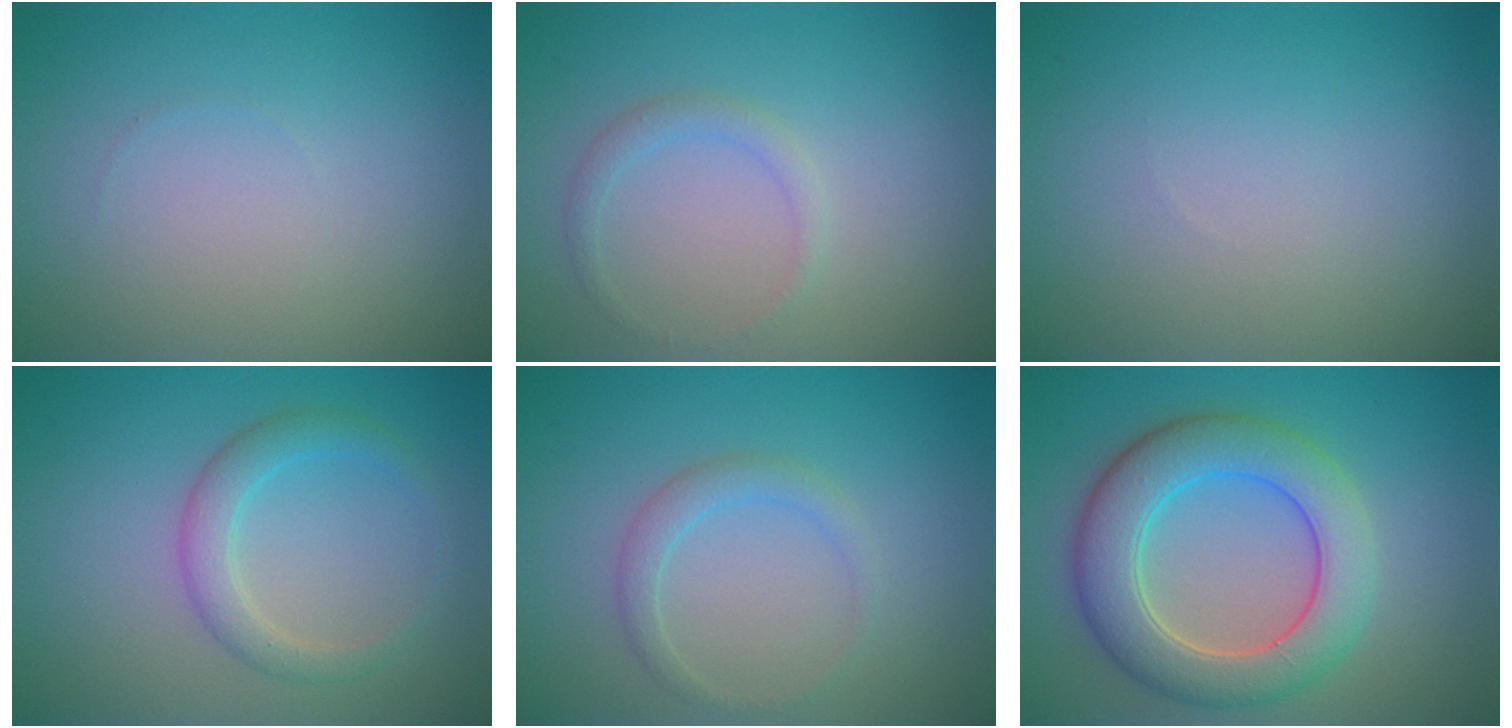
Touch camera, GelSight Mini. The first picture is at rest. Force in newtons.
{"total": 1.3, "press": 1.3, "slide": 0.1}
{"total": 0.0}
{"total": 2.6, "press": 2.6, "slide": 0.1}
{"total": 1.7, "press": 1.7, "slide": 0.2}
{"total": 8.3, "press": 8.3, "slide": 0.1}